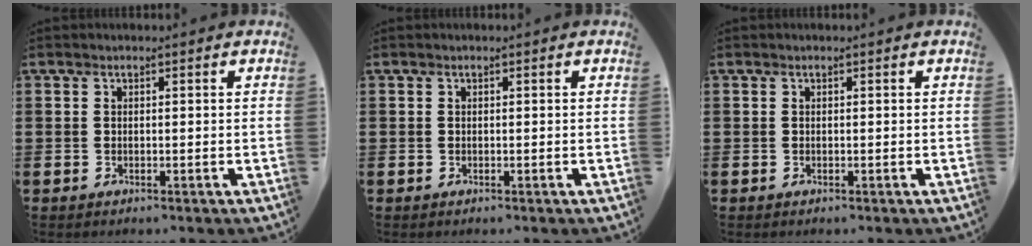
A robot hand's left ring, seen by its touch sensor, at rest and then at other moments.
{"total": 0.0}
{"total": 0.0}